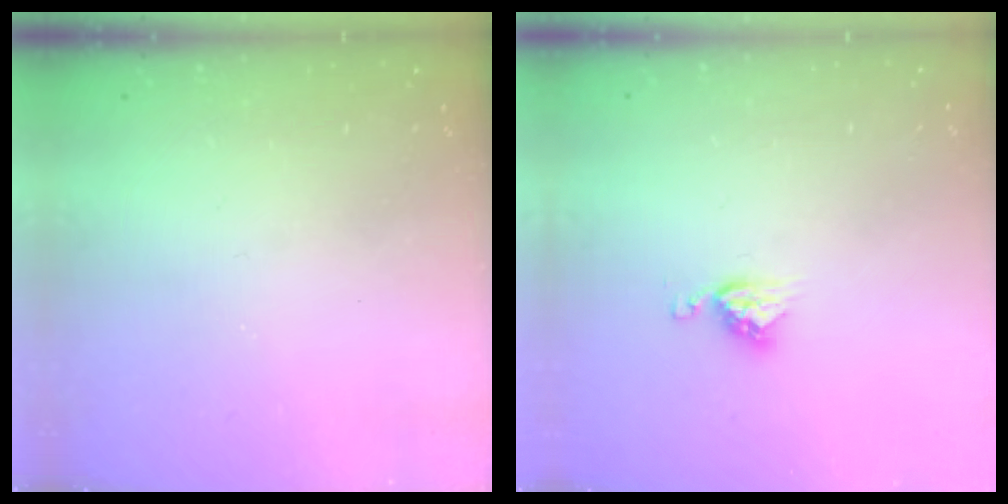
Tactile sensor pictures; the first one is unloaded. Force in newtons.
{"total": 5.3, "press": 5.3, "slide": 0.1}